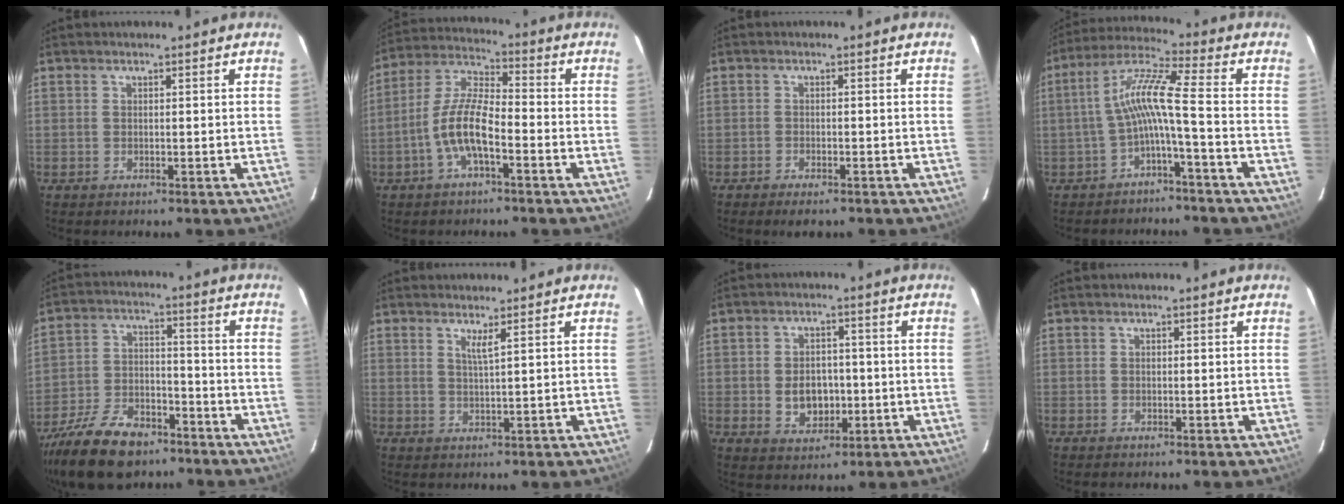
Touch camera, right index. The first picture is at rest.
{"total": 9.7, "force": [-3.8, 2.9, 8.4], "torque": [-0.182, 0.009, -0.076]}
{"total": 3.0, "force": [-2.3, 1.1, 1.6], "torque": [-0.040, -0.007, -0.038]}
{"total": 8.4, "force": [-2.6, -0.5, 8.0], "torque": [-0.176, 0.017, -0.049]}
{"total": 18.9, "force": [-13.7, 8.9, 9.5], "torque": [-0.217, -0.014, -0.235]}
{"total": 1.9, "force": [1.1, -0.4, 1.4], "torque": [-0.026, -0.005, 0.019]}
{"total": 6.9, "force": [-1.0, 5.1, 4.5], "torque": [-0.088, 0.004, -0.006]}
{"total": 0.0}